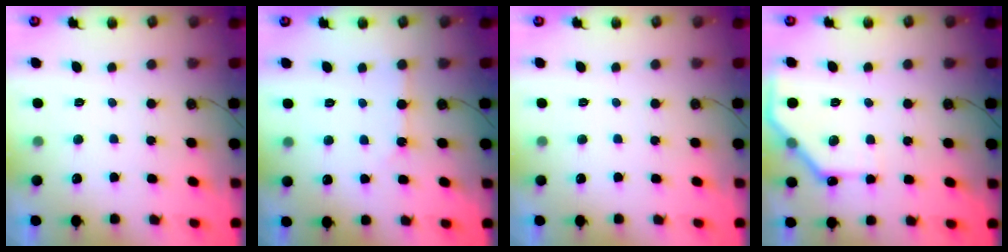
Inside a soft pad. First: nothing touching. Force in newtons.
{"total": 2.7, "press": 2.7, "slide": 0.4}
{"total": 0.0}
{"total": 10.0, "press": 10.0, "slide": 0.2}